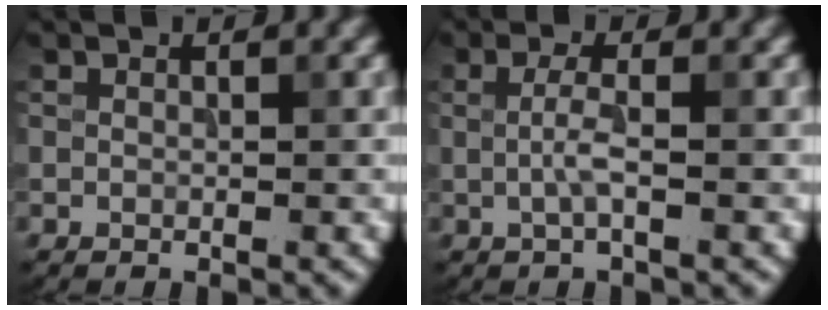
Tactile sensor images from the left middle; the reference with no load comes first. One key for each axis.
{"total": 1.9, "fx": -0.2, "fy": 0.3, "fz": 1.9, "tx": -0.044, "ty": 0.000, "tz": -0.006}